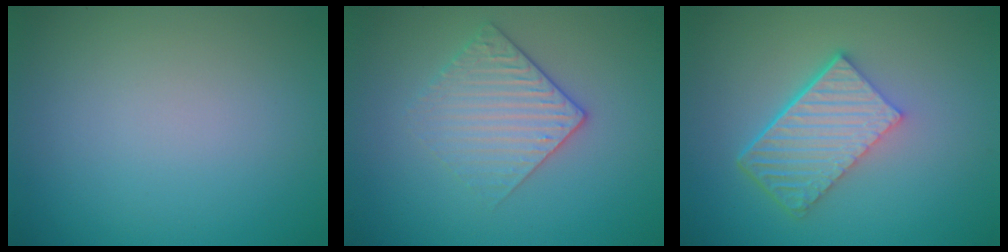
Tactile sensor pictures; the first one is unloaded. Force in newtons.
{"total": 3.0, "press": 2.7, "slide": 1.3}
{"total": 6.0, "press": 4.1, "slide": 4.4}